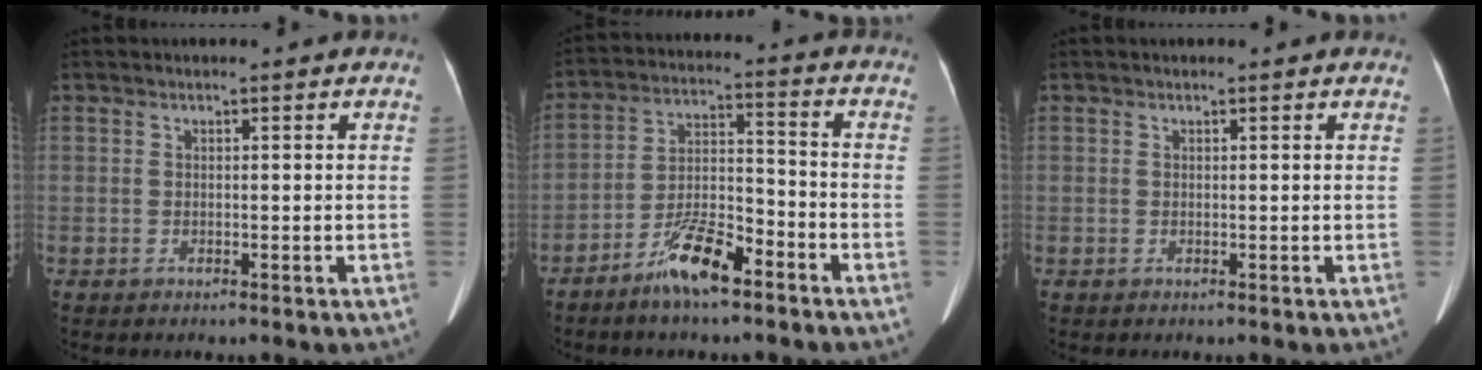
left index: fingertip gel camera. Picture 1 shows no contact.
{"total": 9.0, "force": [-6.3, 2.0, 6.1], "torque": [-0.125, -0.001, -0.118]}
{"total": 0.0}